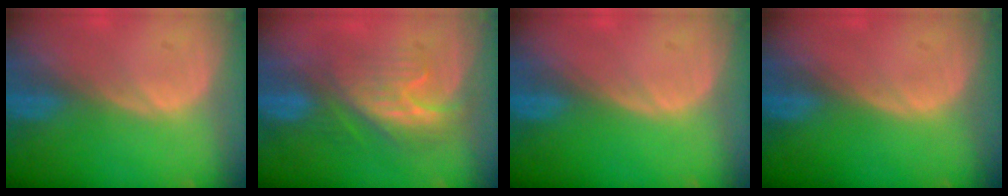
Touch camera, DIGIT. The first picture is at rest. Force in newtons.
{"total": 8.6, "press": 7.5, "slide": 4.3}
{"total": 0.0}
{"total": 0.0}